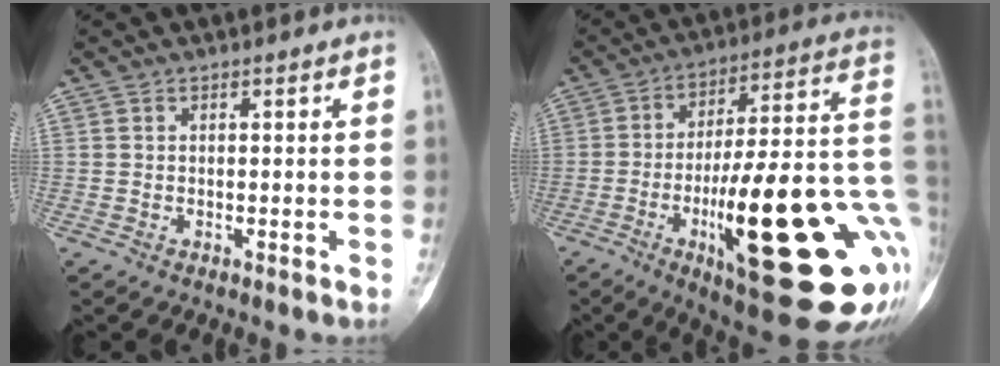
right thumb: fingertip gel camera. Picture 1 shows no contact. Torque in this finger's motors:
{"motor_torque": [3.13, 1.88, 2.23, -0.54, 0.80]}